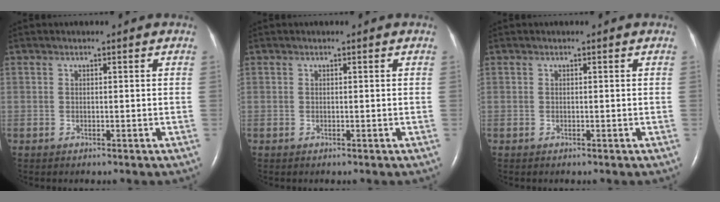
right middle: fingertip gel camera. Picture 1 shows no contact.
{"total": 0.0}
{"total": 0.0}